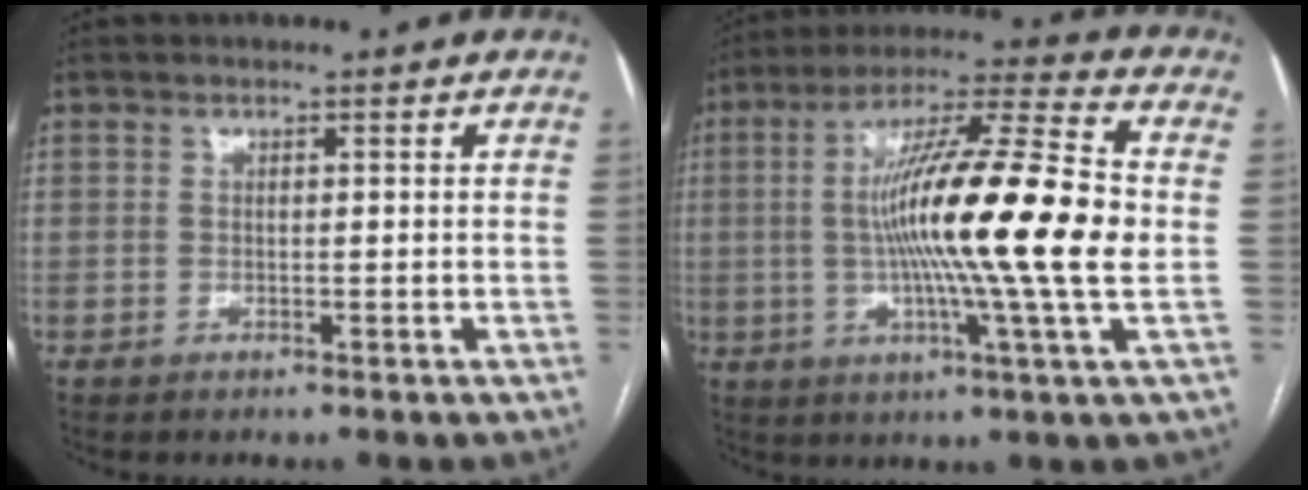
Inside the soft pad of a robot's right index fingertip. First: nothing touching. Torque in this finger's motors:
{"motor_torque": [2.14, 0.00, 1.05, 0.21]}